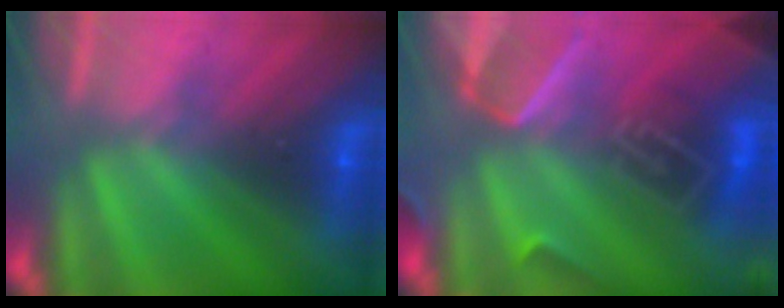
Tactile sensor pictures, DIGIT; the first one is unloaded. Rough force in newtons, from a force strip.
{"total": 6.8}